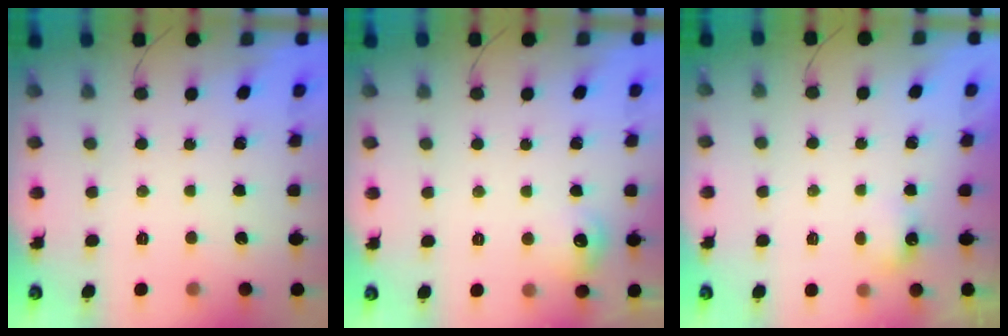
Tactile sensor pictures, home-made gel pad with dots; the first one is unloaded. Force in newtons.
{"total": 7.6, "press": 7.5, "slide": 1.3}
{"total": 3.0, "press": 2.9, "slide": 1.0}